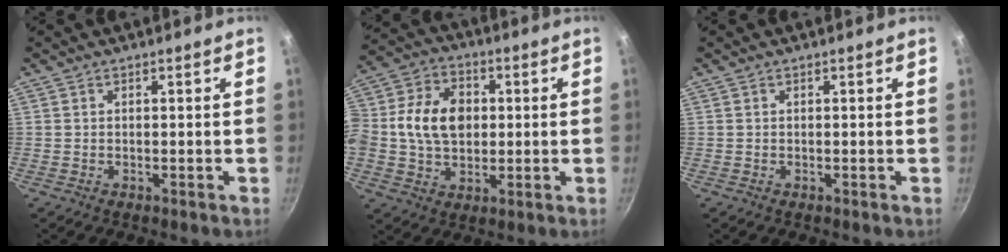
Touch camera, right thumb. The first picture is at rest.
{"total": 13.4, "force": [0.2, 10.1, 8.7], "torque": [-0.144, 0.023, -0.013]}
{"total": 0.0}